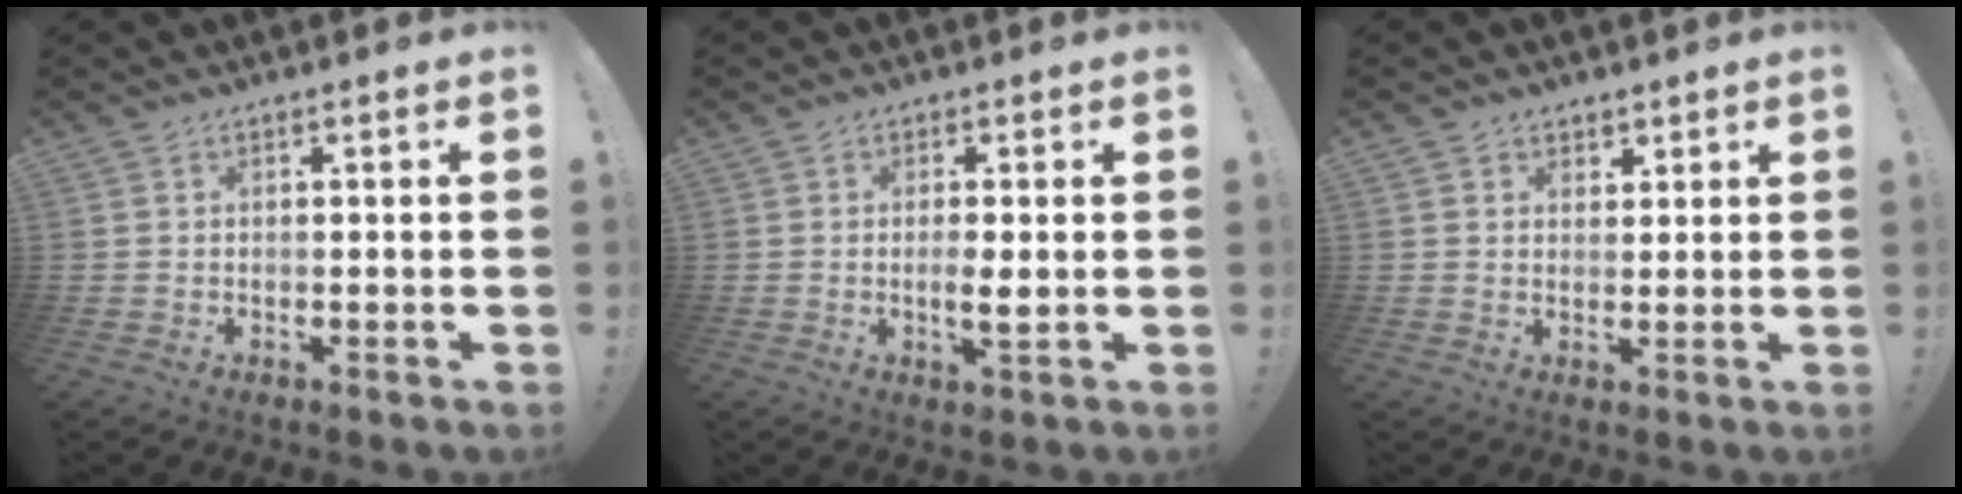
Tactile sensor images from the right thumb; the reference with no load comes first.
{"total": 3.8, "force": [-0.4, 0.5, 3.7], "torque": [-0.055, -0.007, -0.009]}
{"total": 2.8, "force": [2.0, 2.0, 0.2], "torque": [0.014, -0.012, 0.033]}